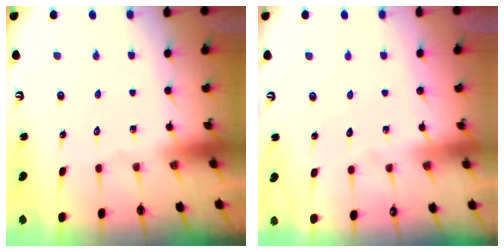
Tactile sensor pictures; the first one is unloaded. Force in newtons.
{"total": 2.8, "press": 2.8, "slide": 0.2}